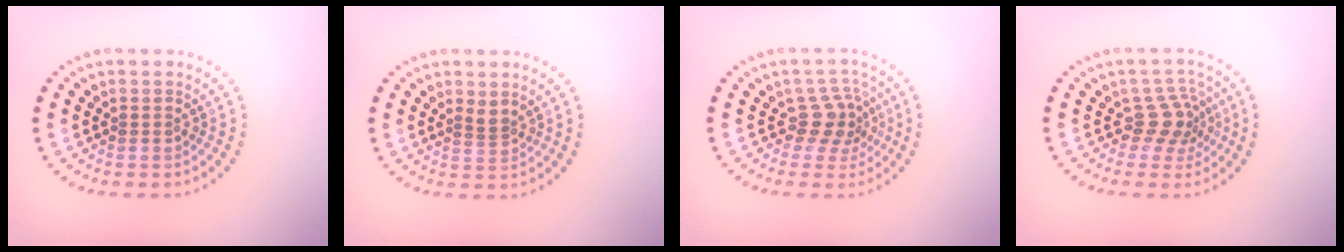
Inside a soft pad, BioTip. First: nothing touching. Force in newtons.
{"total": 0.9, "press": 0.6, "slide": 0.6}
{"total": 2.9, "press": 2.2, "slide": 1.8}
{"total": 2.8, "press": 2.1, "slide": 2.0}